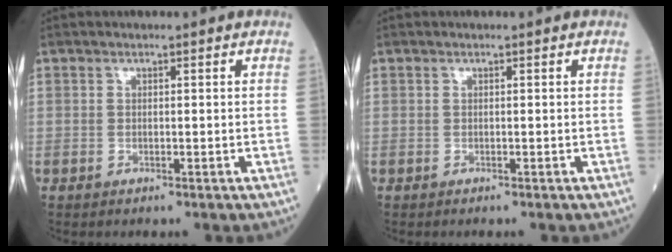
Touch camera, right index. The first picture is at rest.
{"total": 0.0}